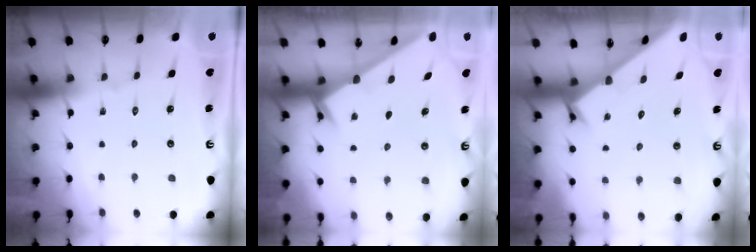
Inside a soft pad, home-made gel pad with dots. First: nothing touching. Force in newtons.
{"total": 2.1, "press": 2.1, "slide": 0.3}
{"total": 2.4, "press": 2.4, "slide": 0.1}